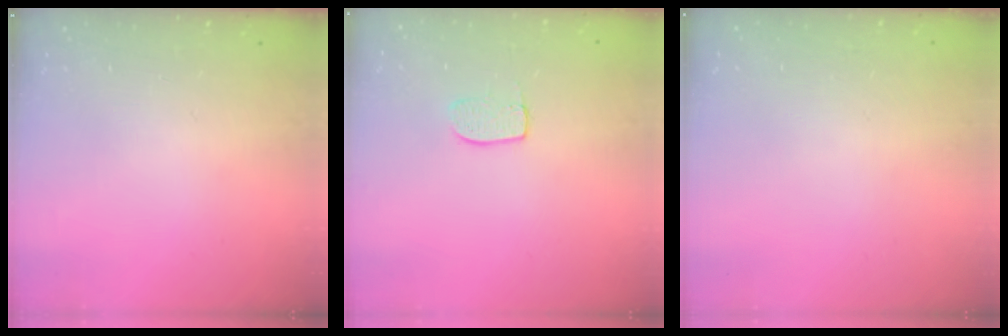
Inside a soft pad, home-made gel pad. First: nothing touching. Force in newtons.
{"total": 6.3, "press": 6.3, "slide": 0.1}
{"total": 0.0}